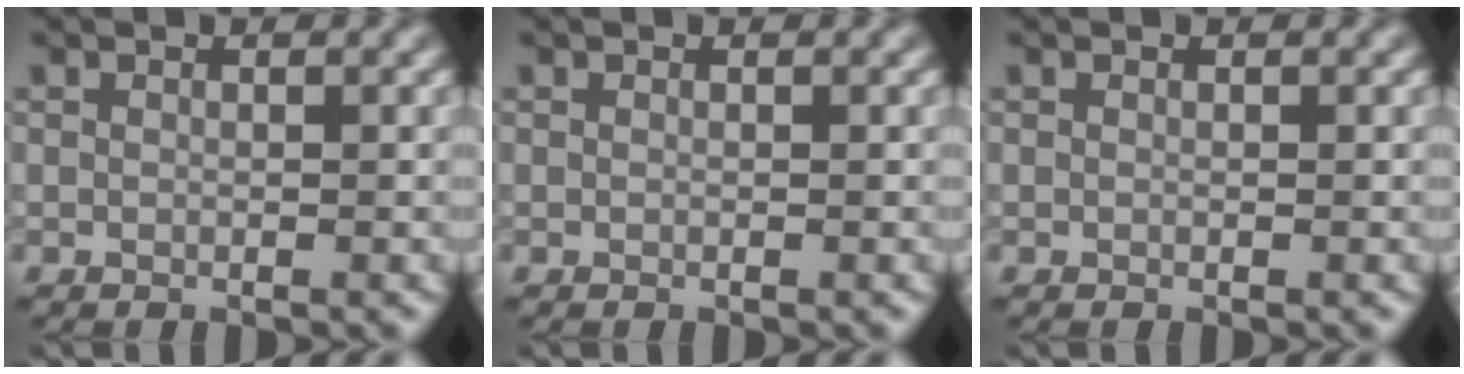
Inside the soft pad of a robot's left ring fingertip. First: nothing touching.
{"total": 0.0}
{"total": 0.0}